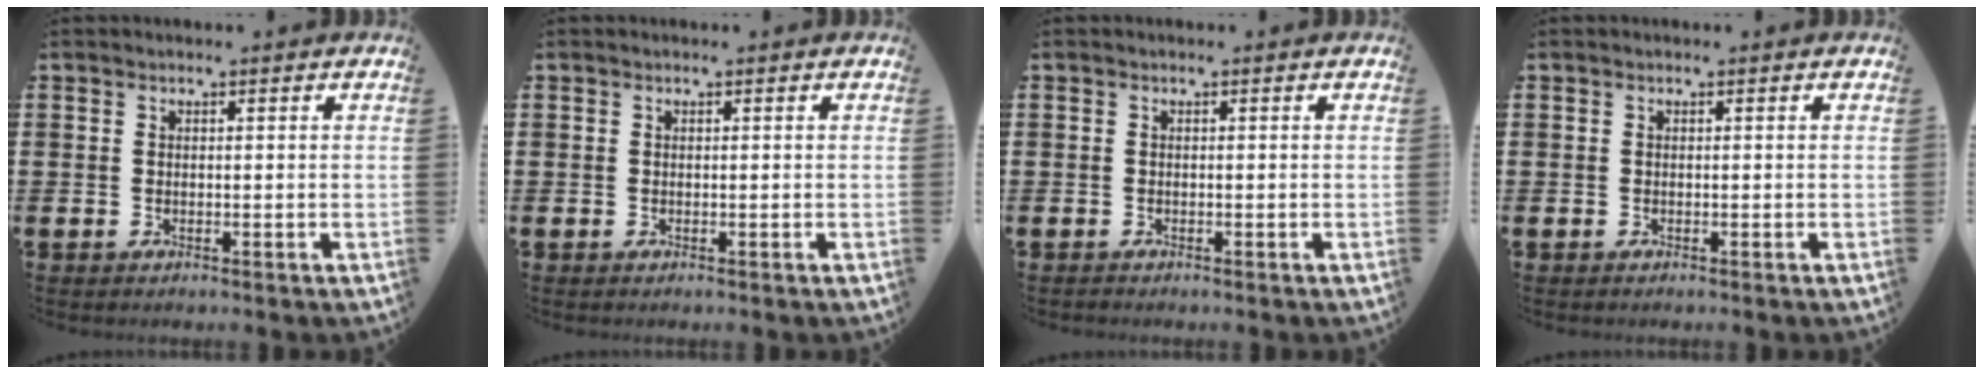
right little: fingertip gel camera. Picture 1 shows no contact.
{"total": 0.0}
{"total": 0.0}
{"total": 0.0}